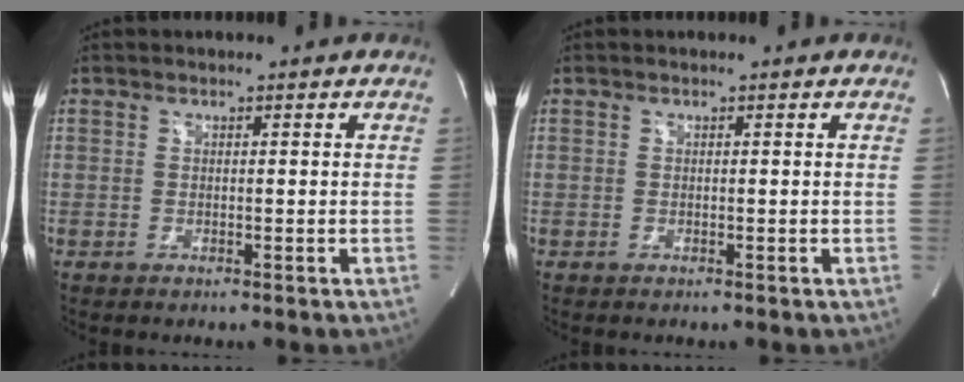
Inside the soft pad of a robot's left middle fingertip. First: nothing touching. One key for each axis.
{"total": 0.0}